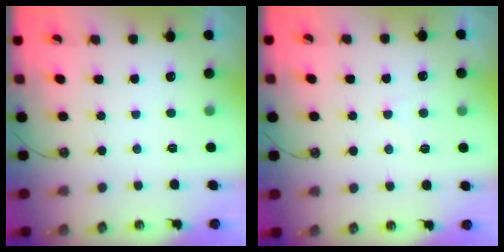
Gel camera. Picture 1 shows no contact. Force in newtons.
{"total": 2.2, "press": 2.1, "slide": 0.4}